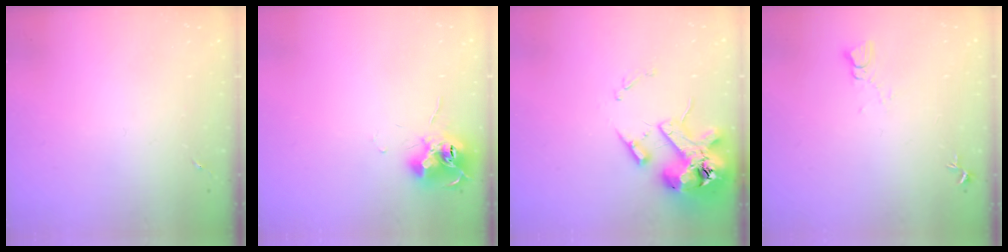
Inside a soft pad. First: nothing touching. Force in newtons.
{"total": 12.3, "press": 12.3, "slide": 0.8}
{"total": 14.5, "press": 14.3, "slide": 2.0}
{"total": 3.3, "press": 3.3, "slide": 0.3}